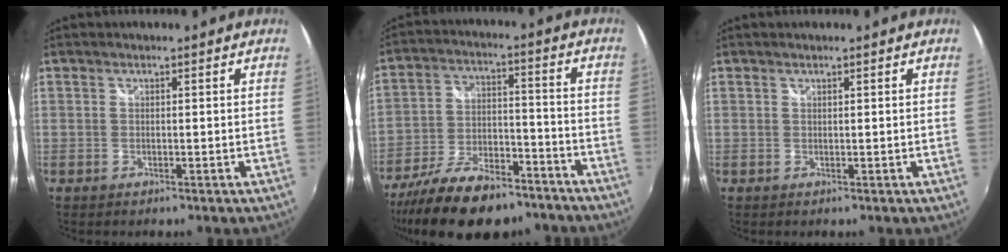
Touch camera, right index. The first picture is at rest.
{"total": 20.6, "force": [-15.6, 8.1, 10.8], "torque": [-0.206, -0.013, -0.242]}
{"total": 0.0}